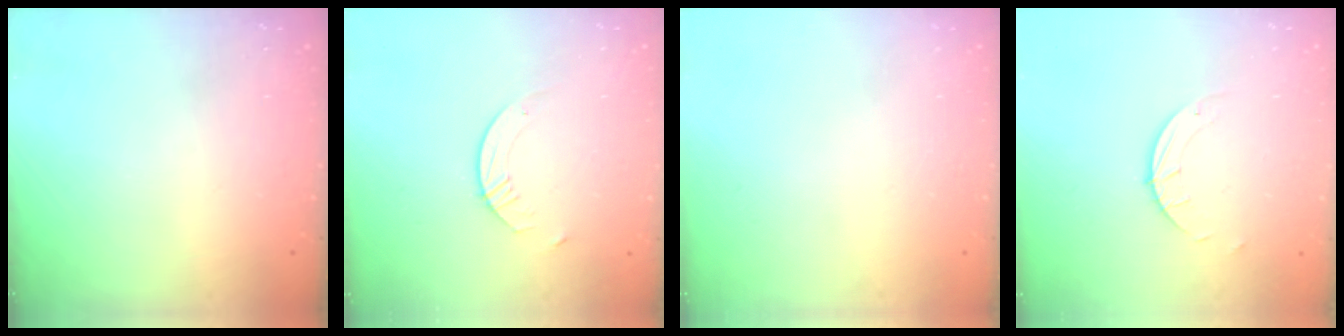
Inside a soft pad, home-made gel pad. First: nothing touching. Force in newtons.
{"total": 4.9, "press": 4.8, "slide": 0.5}
{"total": 0.0}
{"total": 1.5, "press": 1.5, "slide": 0.1}